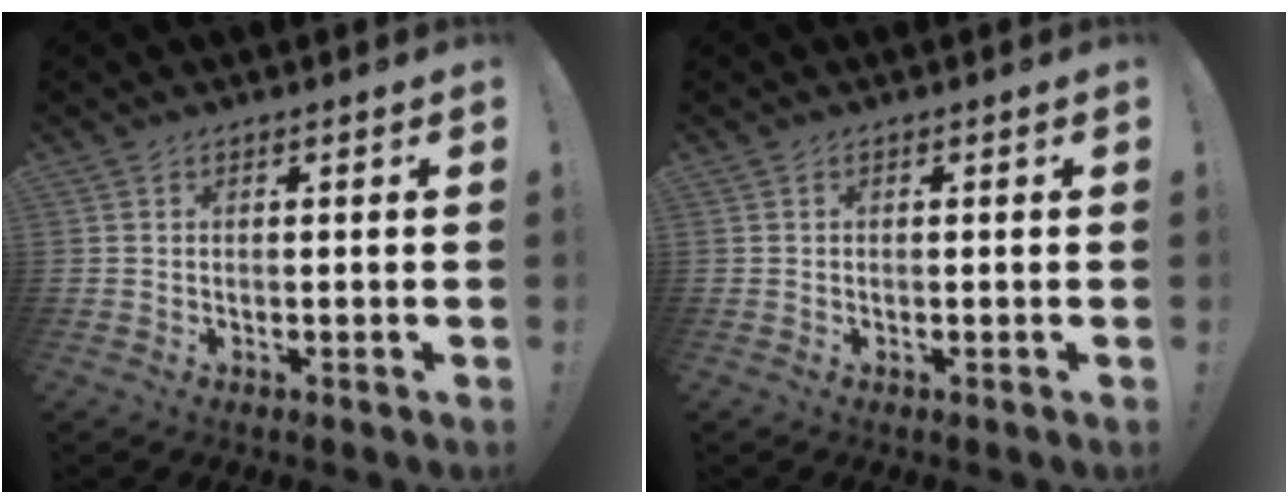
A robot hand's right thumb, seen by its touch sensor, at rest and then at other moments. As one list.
[{"total": 0.0}]